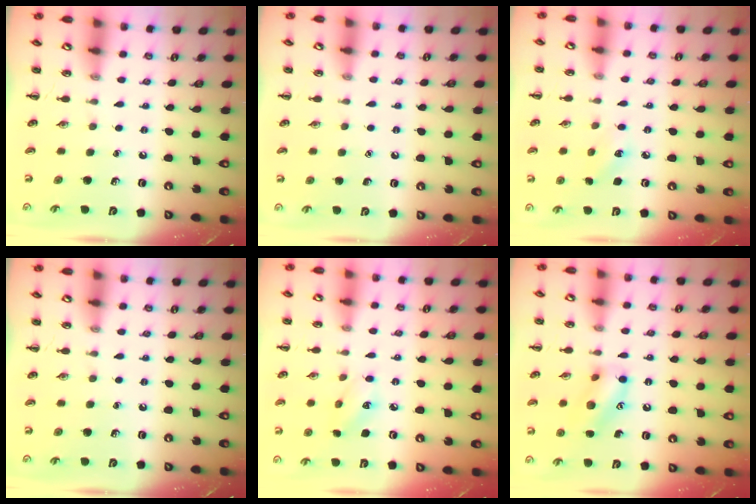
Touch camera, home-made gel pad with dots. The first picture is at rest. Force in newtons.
{"total": 1.5, "press": 1.4, "slide": 0.1}
{"total": 5.1, "press": 4.9, "slide": 1.4}
{"total": 0.0}
{"total": 5.5, "press": 5.4, "slide": 1.2}
{"total": 12.7, "press": 12.6, "slide": 1.4}